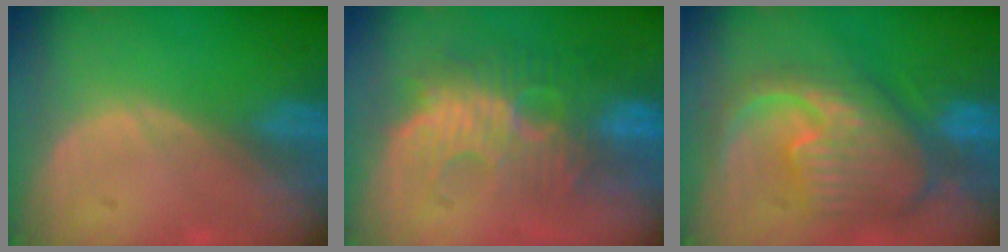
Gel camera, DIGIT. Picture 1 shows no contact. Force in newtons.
{"total": 10.4, "press": 9.8, "slide": 3.4}
{"total": 12.0, "press": 10.4, "slide": 6.0}